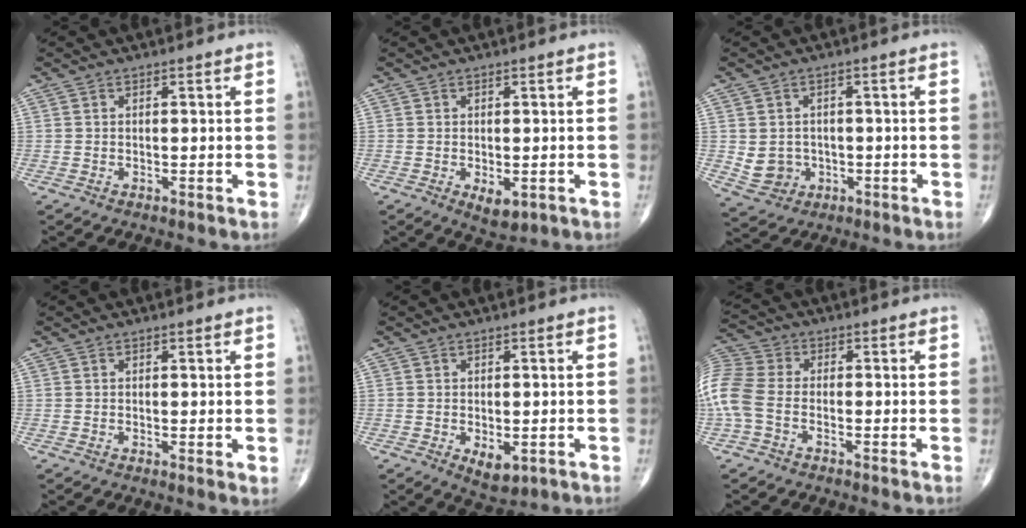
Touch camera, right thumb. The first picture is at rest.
{"total": 3.6, "force": [-1.0, 2.0, 2.8], "torque": [-0.039, -0.007, -0.005]}
{"total": 5.5, "force": [-0.6, 5.1, 2.0], "torque": [-0.014, 0.005, 0.003]}
{"total": 1.3, "force": [0.3, 0.4, 1.2], "torque": [-0.023, -0.007, 0.003]}
{"total": 4.1, "force": [-1.1, 2.3, 3.2], "torque": [-0.044, -0.008, -0.005]}
{"total": 12.9, "force": [-2.3, 9.1, 8.9], "torque": [-0.238, 0.023, -0.051]}